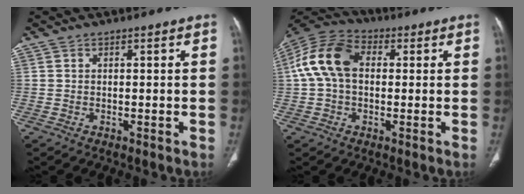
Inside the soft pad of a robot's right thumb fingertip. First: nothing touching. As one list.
[{"total": 12.3, "force": [1.4, 8.3, 9.0], "torque": [-0.179, 0.034, 0.017]}]